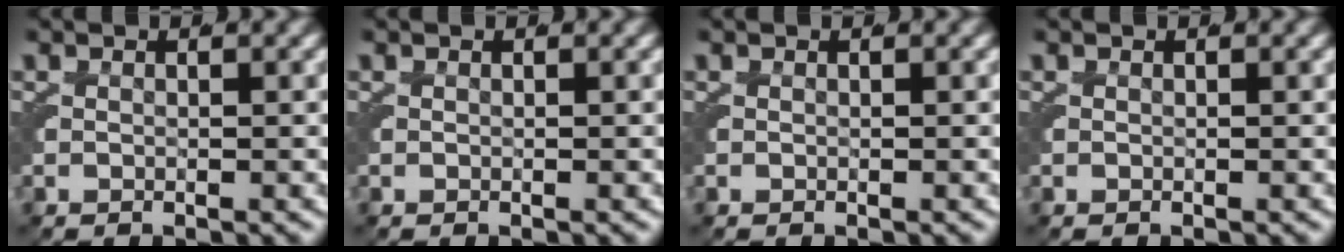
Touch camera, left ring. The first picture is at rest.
{"total": 0.0}
{"total": 0.0}
{"total": 0.0}